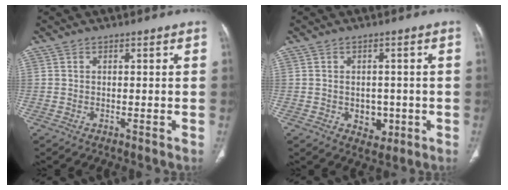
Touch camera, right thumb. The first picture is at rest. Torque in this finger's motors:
{"motor_torque": [-0.43, 0.26, -0.19, 0.08, 0.00]}